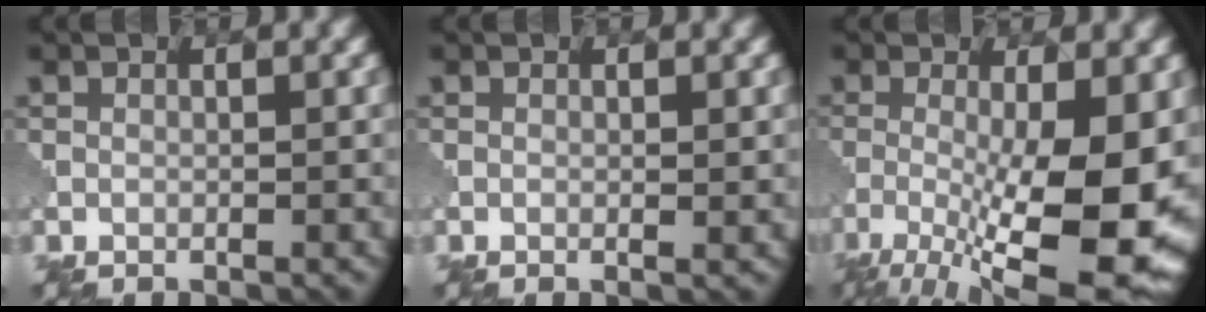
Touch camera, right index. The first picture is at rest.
{"total": 0.7, "force": [0.0, 0.1, 0.7], "torque": [-0.009, -0.003, -0.001]}
{"total": 13.8, "force": [-3.8, 4.3, 12.5], "torque": [-0.196, -0.021, -0.050]}